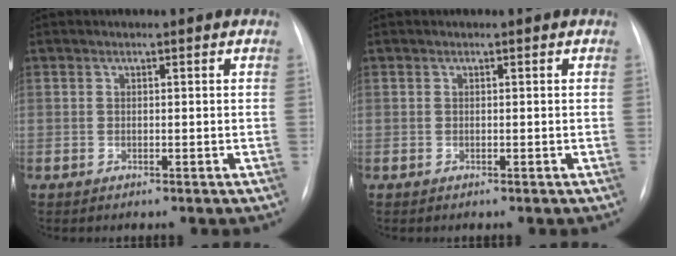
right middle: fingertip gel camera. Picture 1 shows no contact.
{"total": 0.0}